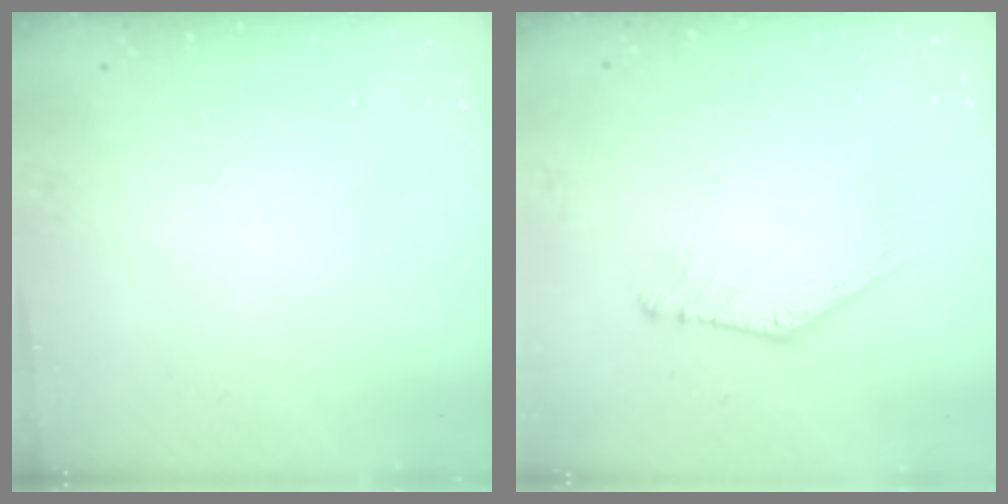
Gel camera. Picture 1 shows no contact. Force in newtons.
{"total": 1.5, "press": 1.4, "slide": 0.2}